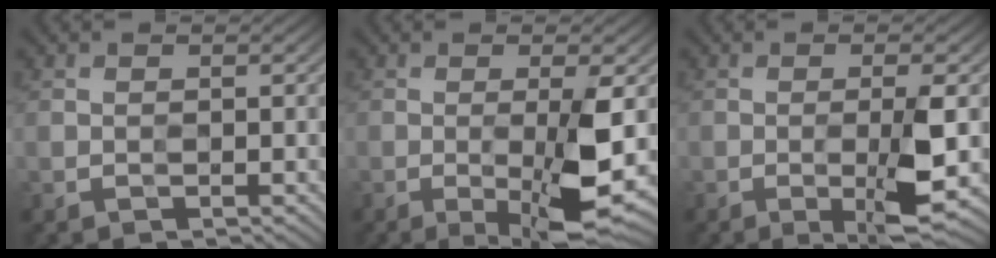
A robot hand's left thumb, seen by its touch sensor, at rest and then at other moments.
{"total": 8.1, "force": [-2.4, 1.4, 7.6], "torque": [-0.109, 0.007, -0.028]}
{"total": 5.1, "force": [-1.6, 0.5, 4.8], "torque": [-0.072, 0.006, -0.023]}